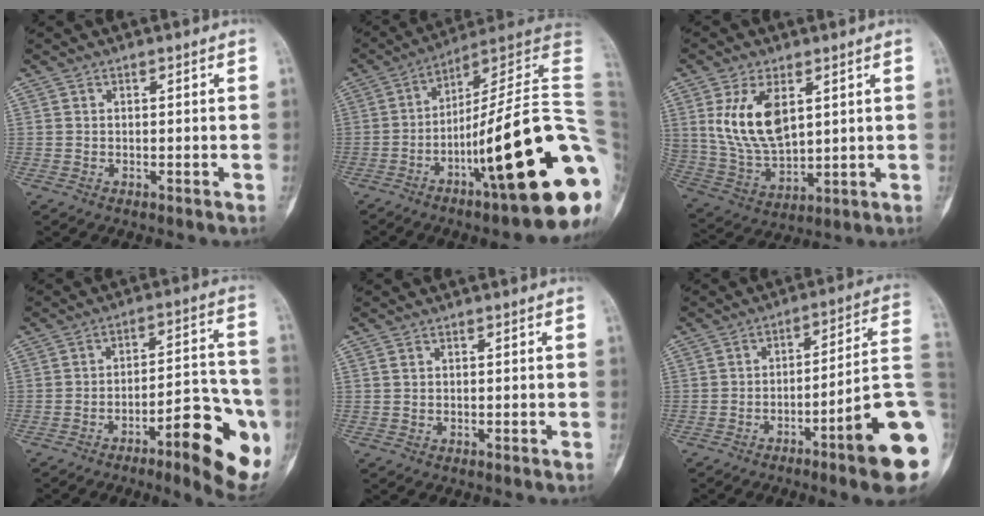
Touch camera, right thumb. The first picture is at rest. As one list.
[{"total": 27.5, "force": [-7.5, 4.2, 26.1], "torque": [-0.305, 0.036, -0.114]}, {"total": 13.4, "force": [4.0, 7.6, 10.3], "torque": [-0.186, -0.016, 0.095]}, {"total": 17.3, "force": [-7.4, 4.8, 14.9], "torque": [-0.161, 0.042, -0.098]}, {"total": 0.7, "force": [0.2, 0.6, 0.4], "torque": [-0.004, 0.000, 0.004]}, {"total": 16.9, "force": [-6.1, 1.9, 15.6], "torque": [-0.165, 0.035, -0.089]}]